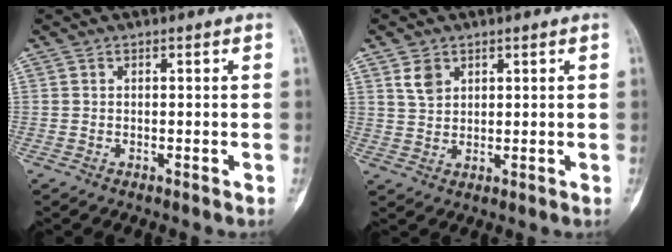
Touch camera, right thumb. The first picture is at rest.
{"total": 3.8, "force": [2.1, 2.7, 1.7], "torque": [-0.020, -0.010, 0.045]}